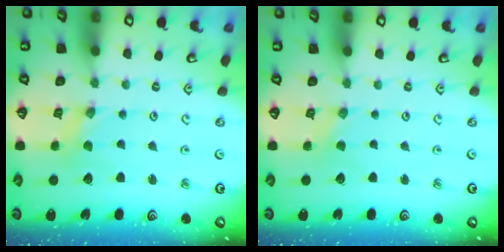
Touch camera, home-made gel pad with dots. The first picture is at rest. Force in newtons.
{"total": 0.0}